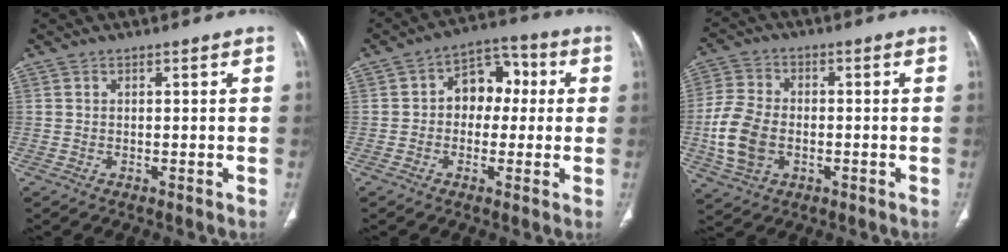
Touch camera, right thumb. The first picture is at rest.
{"total": 9.3, "force": [0.7, 6.9, 6.2], "torque": [-0.049, 0.032, -0.002]}
{"total": 11.0, "force": [-2.1, 7.6, 7.7], "torque": [-0.162, 0.007, -0.040]}